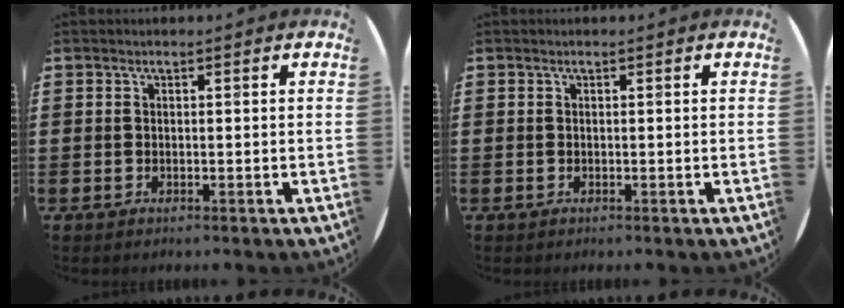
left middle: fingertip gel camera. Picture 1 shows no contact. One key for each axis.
{"total": 0.0}